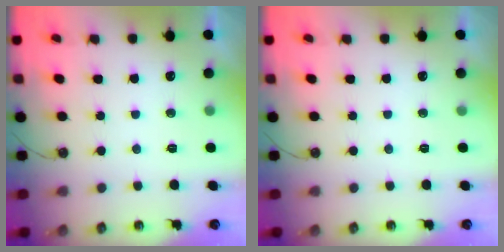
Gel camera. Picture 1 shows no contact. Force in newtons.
{"total": 0.0}